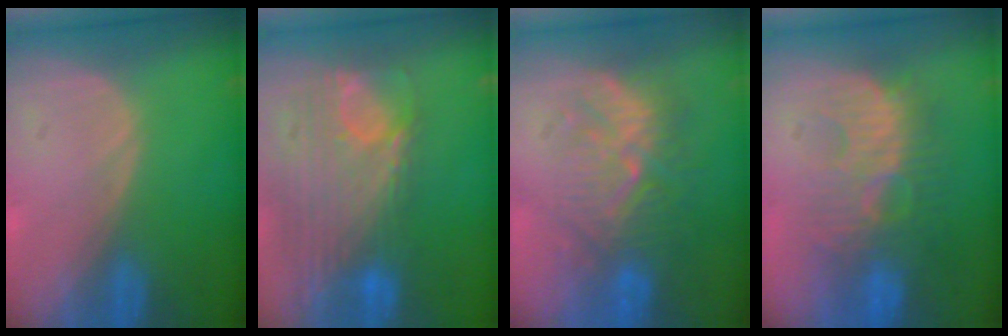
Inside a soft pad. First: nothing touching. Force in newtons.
{"total": 12.2, "press": 10.3, "slide": 6.5}
{"total": 9.1, "press": 8.8, "slide": 2.3}
{"total": 9.1, "press": 8.9, "slide": 1.8}